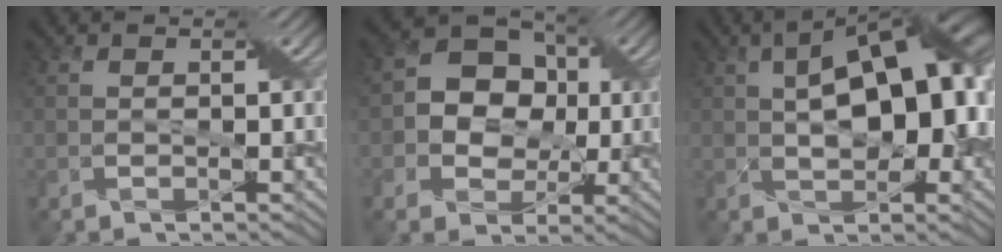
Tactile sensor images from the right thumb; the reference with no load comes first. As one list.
[{"total": 8.9, "force": [0.0, 7.3, 5.1], "torque": [-0.088, 0.010, -0.018]}, {"total": 13.6, "force": [1.8, 6.5, 11.9], "torque": [-0.177, 0.022, 0.024]}]